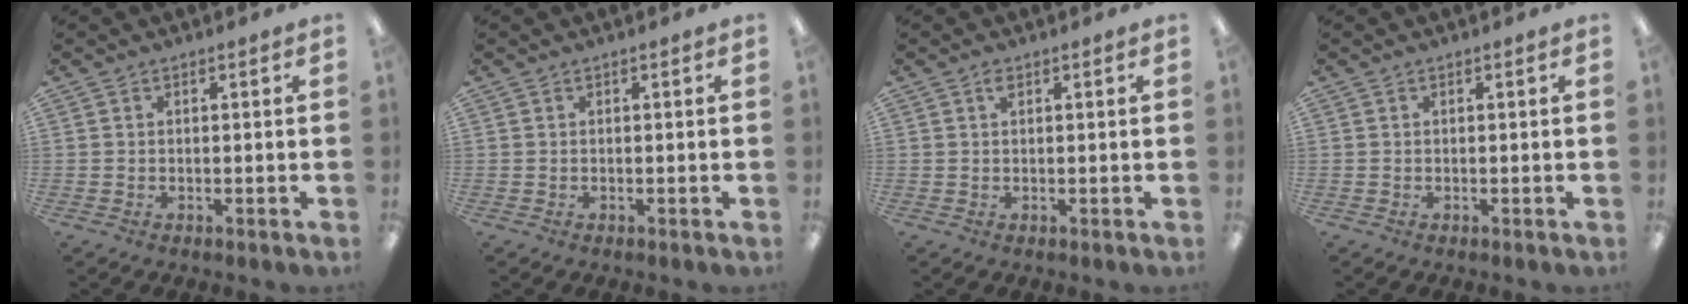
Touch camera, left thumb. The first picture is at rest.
{"total": 0.0}
{"total": 1.3, "force": [0.7, 0.5, 0.9], "torque": [-0.020, 0.004, 0.012]}
{"total": 0.0}